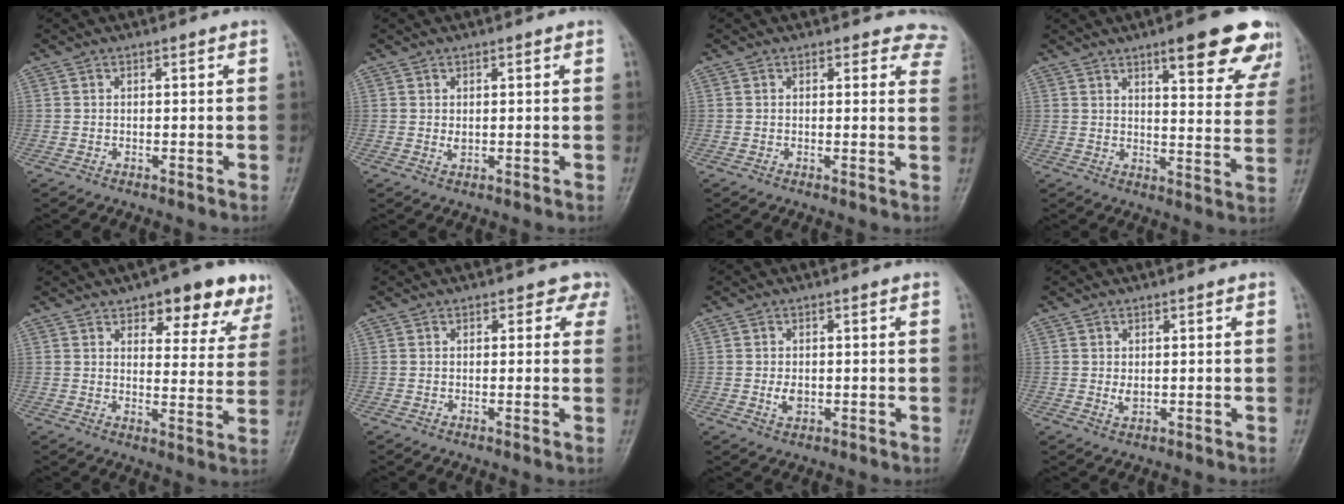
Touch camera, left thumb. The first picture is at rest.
{"total": 1.3, "force": [0.3, 0.8, 0.9], "torque": [-0.012, -0.004, 0.008]}
{"total": 6.5, "force": [5.8, 2.9, 0.1], "torque": [0.058, -0.021, 0.028]}
{"total": 16.7, "force": [10.7, 4.4, 12.0], "torque": [-0.115, -0.048, 0.130]}
{"total": 13.4, "force": [8.7, 5.8, 8.4], "torque": [-0.053, -0.042, 0.106]}
{"total": 2.8, "force": [1.8, 2.0, 0.8], "torque": [0.024, -0.006, 0.005]}
{"total": 2.5, "force": [-0.3, 1.7, 1.8], "torque": [-0.029, -0.002, -0.004]}
{"total": 1.8, "force": [0.3, 1.1, 1.3], "torque": [-0.019, -0.005, 0.007]}